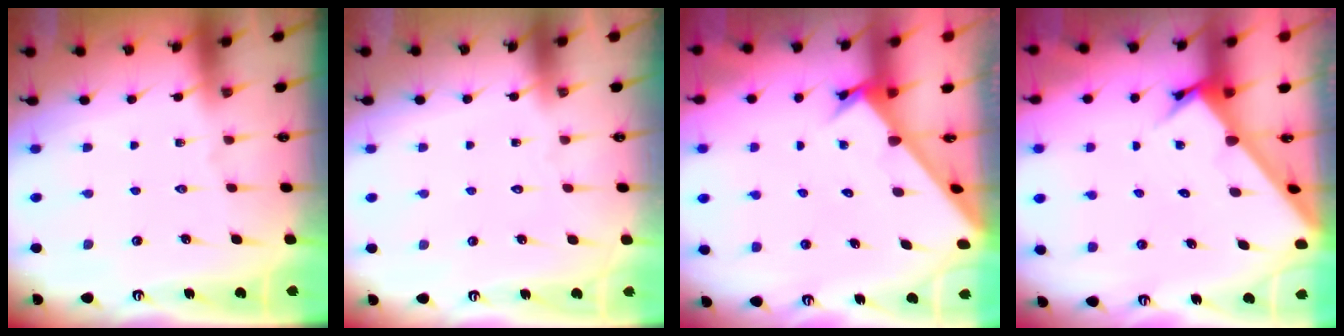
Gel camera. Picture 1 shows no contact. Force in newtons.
{"total": 1.5, "press": 1.5, "slide": 0.0}
{"total": 2.6, "press": 2.6, "slide": 0.3}
{"total": 2.9, "press": 2.9, "slide": 0.2}